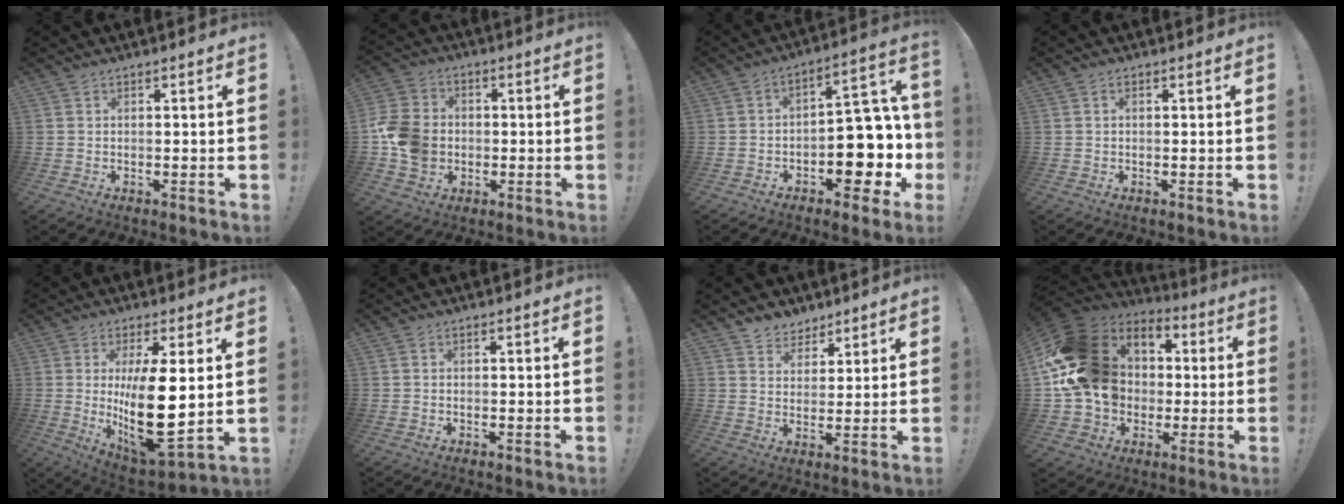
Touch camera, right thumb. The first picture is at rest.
{"total": 12.8, "force": [-2.1, 10.3, 7.2], "torque": [-0.142, 0.018, -0.036]}
{"total": 14.6, "force": [-5.8, 9.2, 9.7], "torque": [-0.084, 0.039, -0.085]}
{"total": 0.6, "force": [0.0, 0.3, 0.5], "torque": [-0.012, 0.003, 0.000]}
{"total": 18.6, "force": [1.6, 6.6, 17.2], "torque": [-0.284, -0.041, 0.032]}
{"total": 0.0}
{"total": 5.8, "force": [4.2, 4.0, -0.2], "torque": [-0.002, -0.038, 0.083]}
{"total": 23.2, "force": [2.6, 19.1, 12.9], "torque": [-0.220, -0.003, 0.083]}